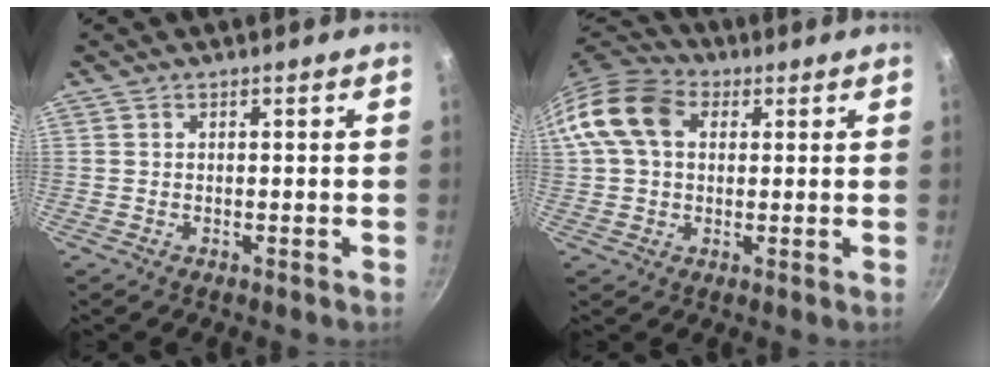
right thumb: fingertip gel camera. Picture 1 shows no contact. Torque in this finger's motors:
{"motor_torque": [0.73, 1.18, 0.26, -0.21, 0.11]}